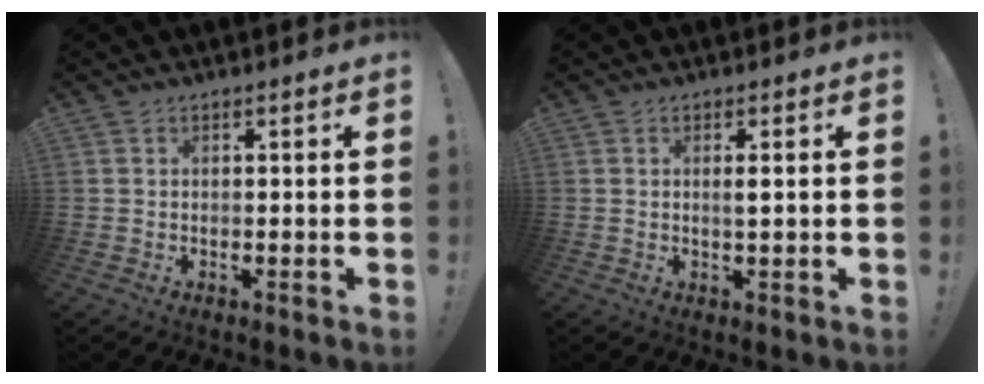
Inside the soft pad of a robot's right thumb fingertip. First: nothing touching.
{"total": 1.7, "force": [0.6, 0.0, 1.6], "torque": [-0.016, -0.009, 0.005]}